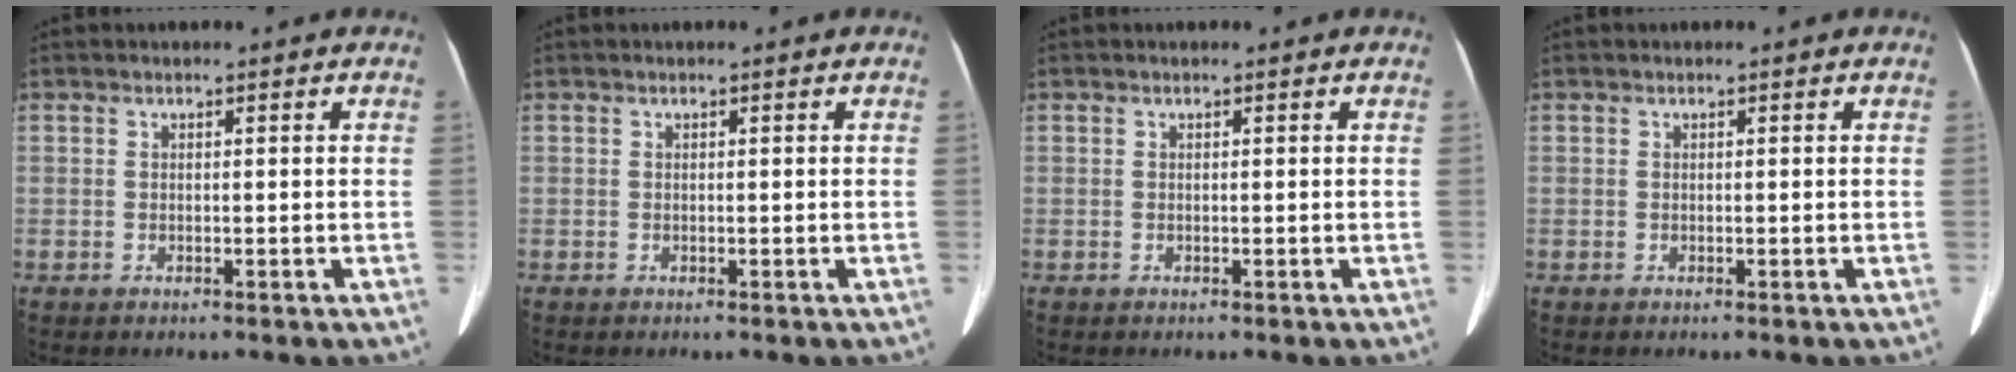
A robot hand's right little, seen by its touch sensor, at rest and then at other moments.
{"total": 0.0}
{"total": 0.0}
{"total": 0.0}